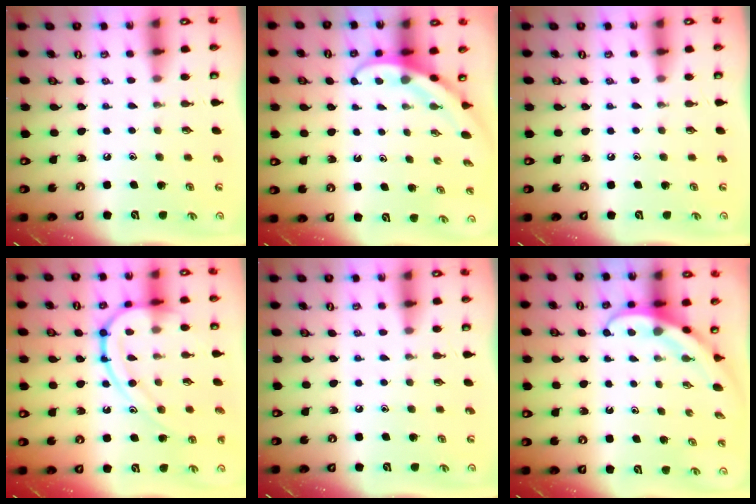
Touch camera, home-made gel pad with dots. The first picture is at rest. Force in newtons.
{"total": 3.1, "press": 3.1, "slide": 0.1}
{"total": 0.0}
{"total": 14.8, "press": 14.8, "slide": 0.6}
{"total": 0.0}
{"total": 4.0, "press": 3.9, "slide": 0.3}